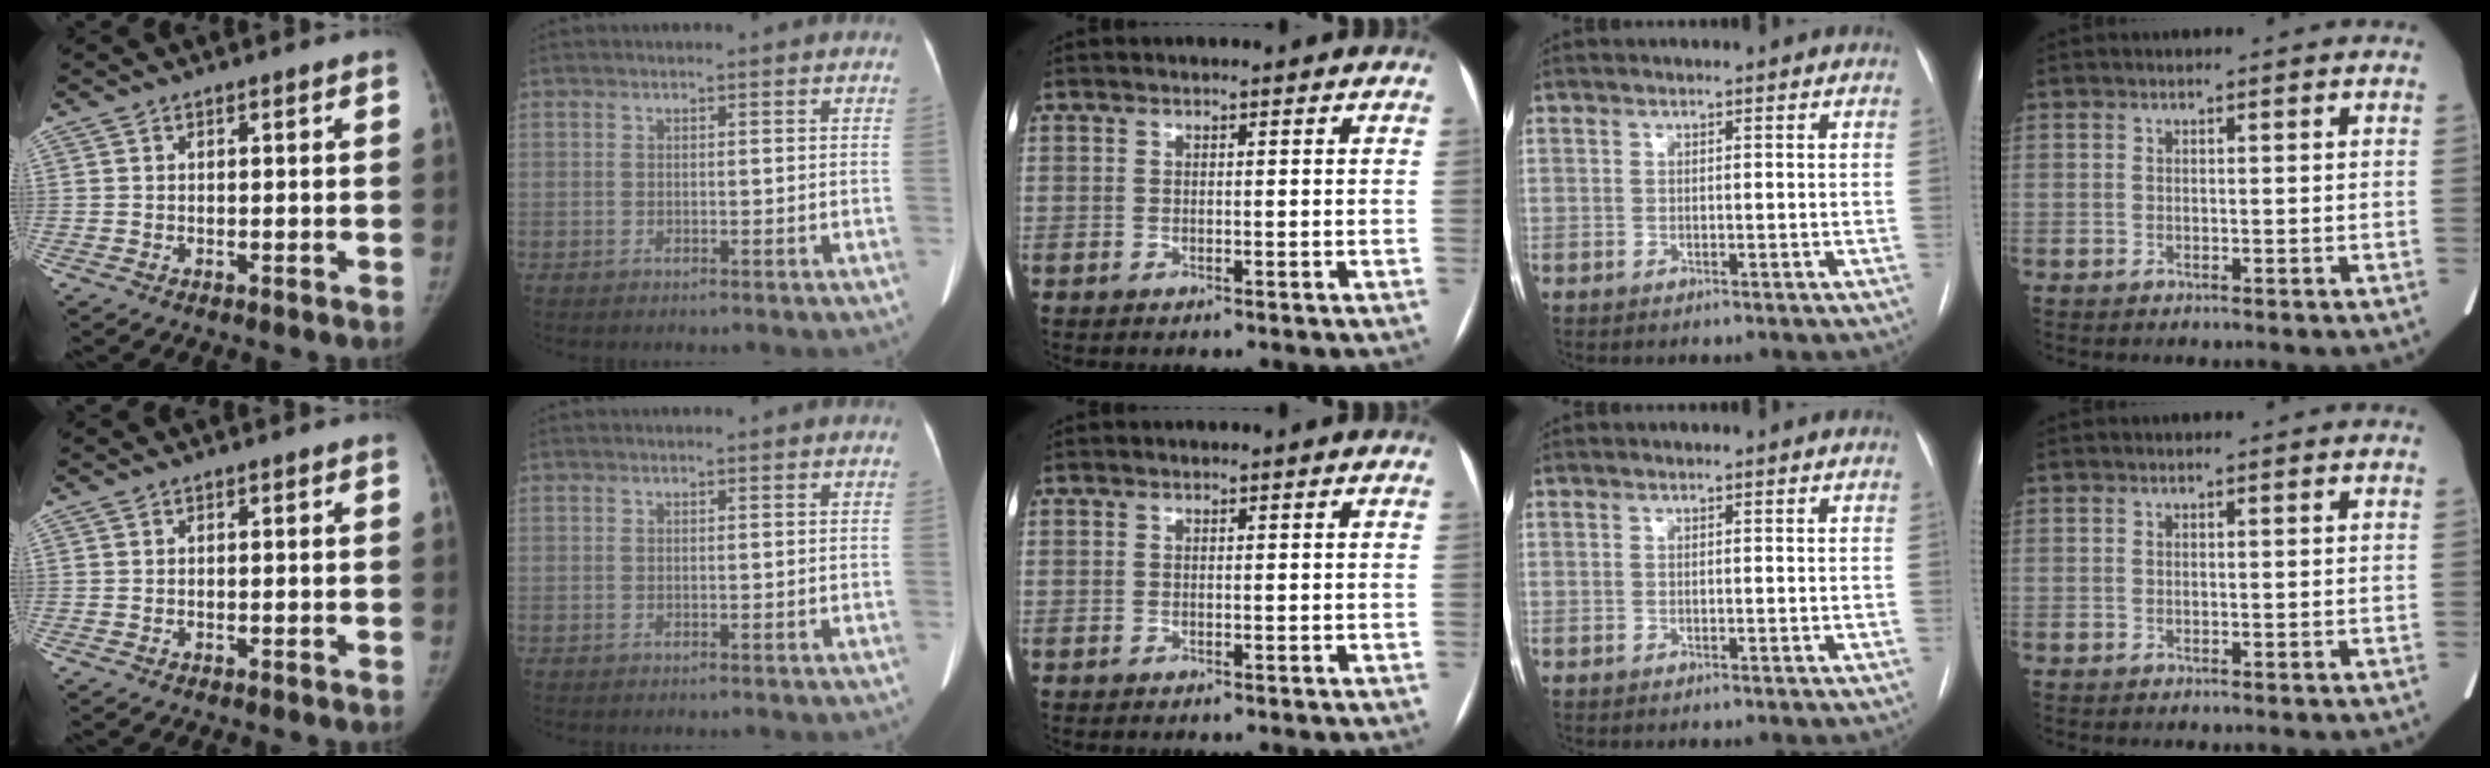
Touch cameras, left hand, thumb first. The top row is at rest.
{}